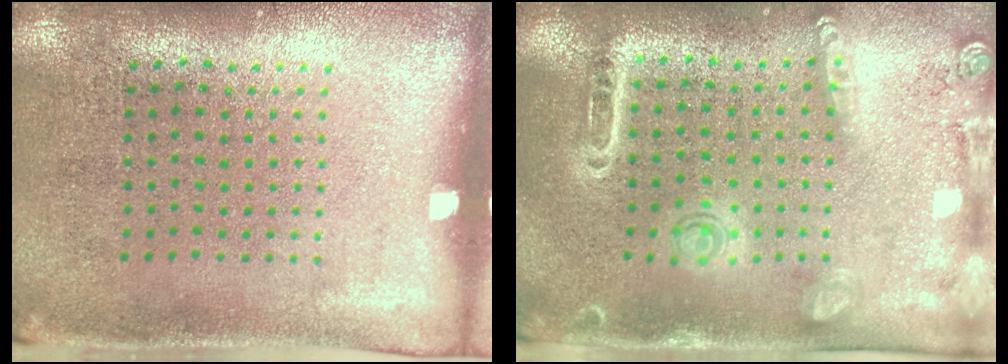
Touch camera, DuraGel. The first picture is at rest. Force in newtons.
{"total": 1.5, "press": 1.4, "slide": 0.4}